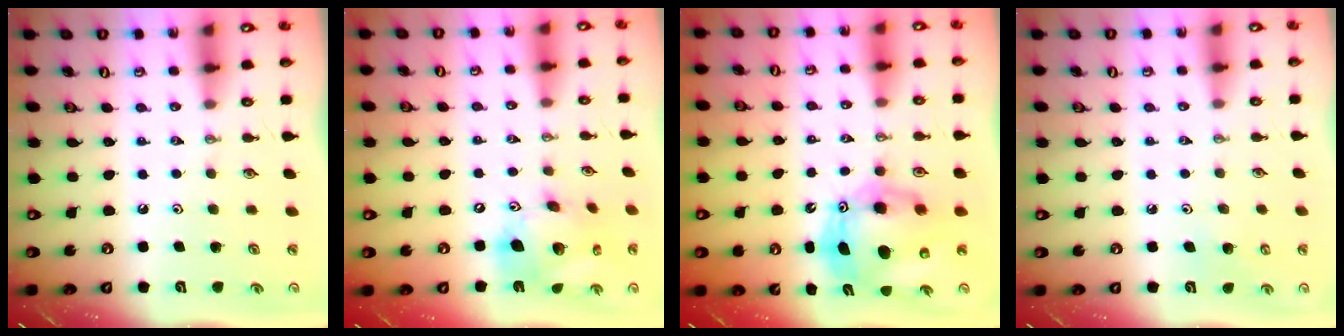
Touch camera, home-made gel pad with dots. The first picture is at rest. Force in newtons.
{"total": 16.6, "press": 16.4, "slide": 2.7}
{"total": 14.5, "press": 14.3, "slide": 2.4}
{"total": 4.9, "press": 4.9, "slide": 0.3}